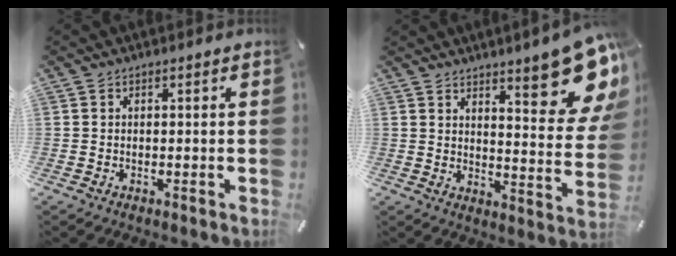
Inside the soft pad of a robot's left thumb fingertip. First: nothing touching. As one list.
[{"total": 16.8, "force": [10.8, 4.6, 12.0], "torque": [-0.154, -0.084, 0.175]}]